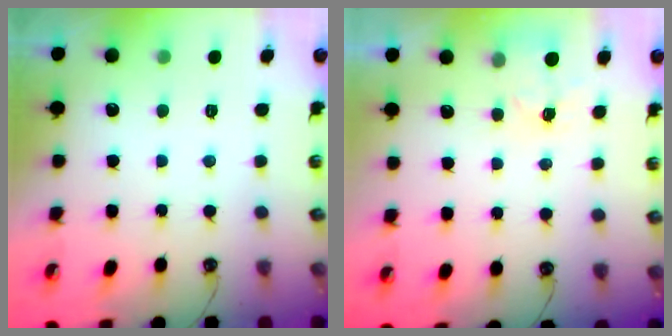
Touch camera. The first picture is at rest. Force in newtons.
{"total": 3.4, "press": 3.4, "slide": 0.6}